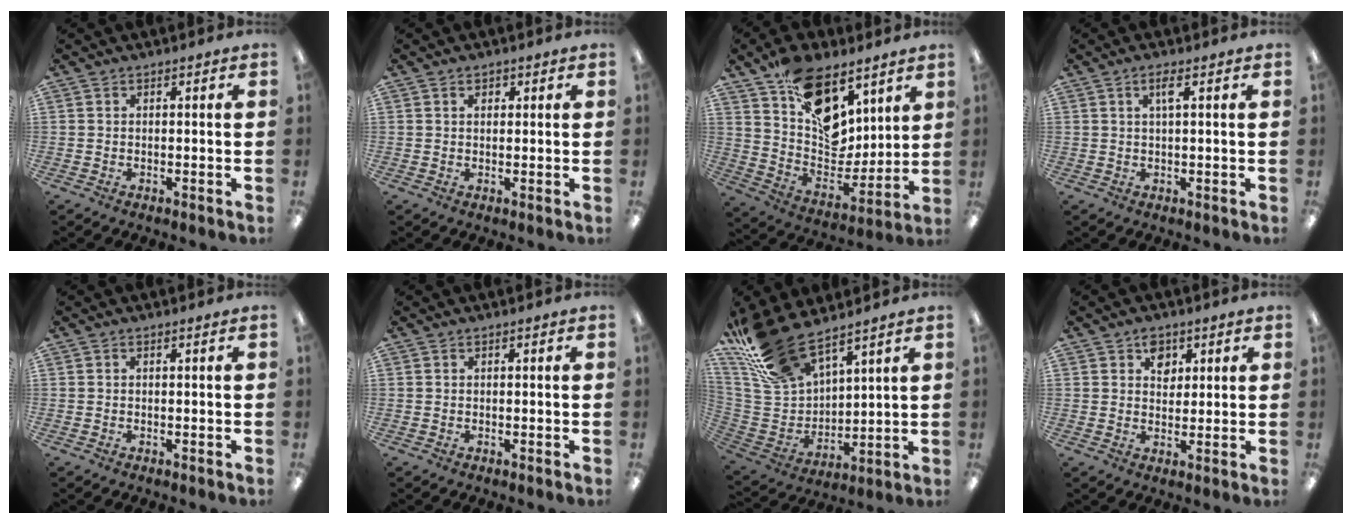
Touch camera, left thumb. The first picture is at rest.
{"total": 1.5, "force": [0.7, 1.1, 0.7], "torque": [-0.006, 0.000, 0.010]}
{"total": 17.9, "force": [10.4, 10.9, 9.5], "torque": [-0.153, -0.065, 0.197]}
{"total": 3.1, "force": [1.4, 0.8, 2.6], "torque": [-0.050, 0.004, 0.019]}
{"total": 0.0}
{"total": 0.0}
{"total": 19.5, "force": [15.3, 8.1, 9.0], "torque": [-0.205, -0.076, 0.289]}
{"total": 4.6, "force": [2.4, 3.4, 1.8], "torque": [-0.004, -0.007, 0.036]}